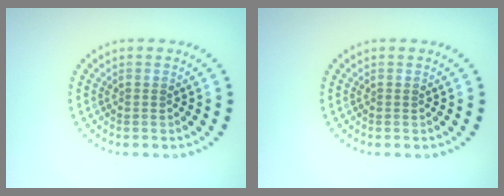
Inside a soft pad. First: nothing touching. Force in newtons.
{"total": 0.0}